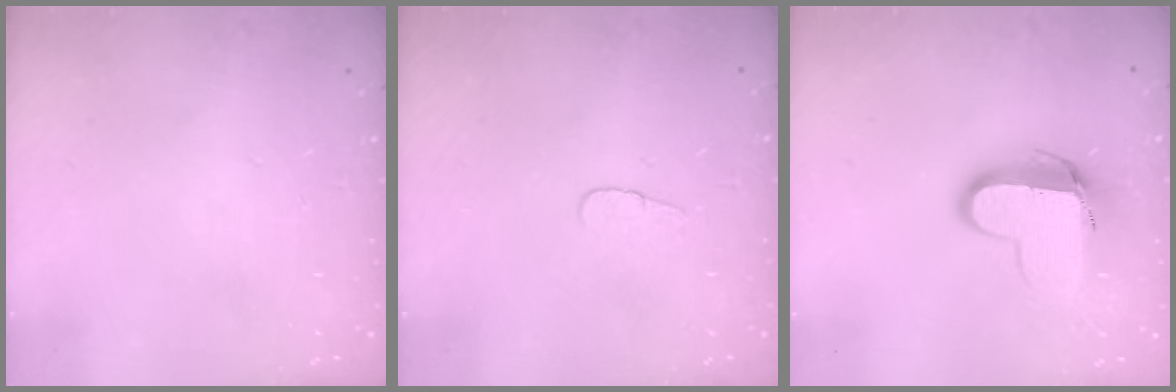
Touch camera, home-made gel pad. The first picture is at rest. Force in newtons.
{"total": 3.6, "press": 3.6, "slide": 0.4}
{"total": 11.2, "press": 11.2, "slide": 1.1}